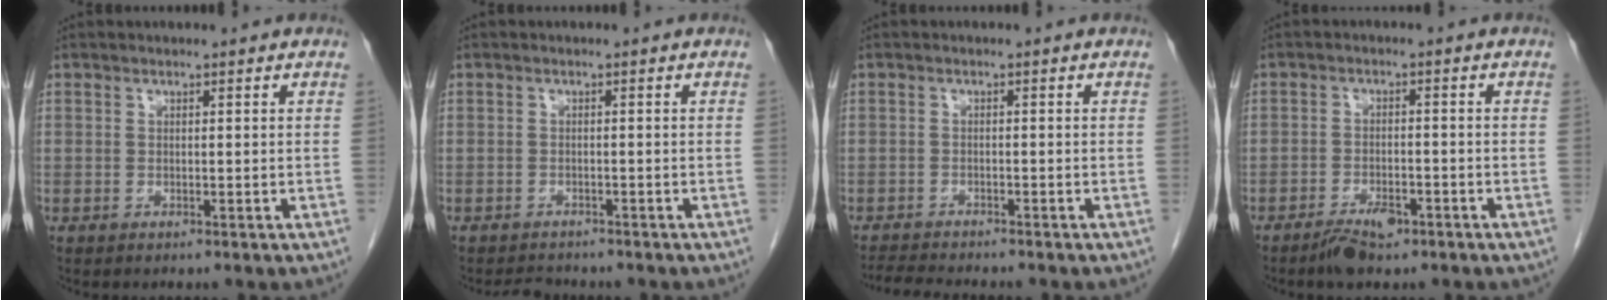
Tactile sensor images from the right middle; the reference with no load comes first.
{"total": 2.6, "force": [-2.4, 0.9, 0.2], "torque": [-0.005, -0.006, -0.038]}
{"total": 5.3, "force": [-4.9, 0.1, 1.9], "torque": [-0.030, -0.014, -0.078]}
{"total": 4.2, "force": [-2.9, 1.6, 2.6], "torque": [-0.047, 0.000, -0.044]}